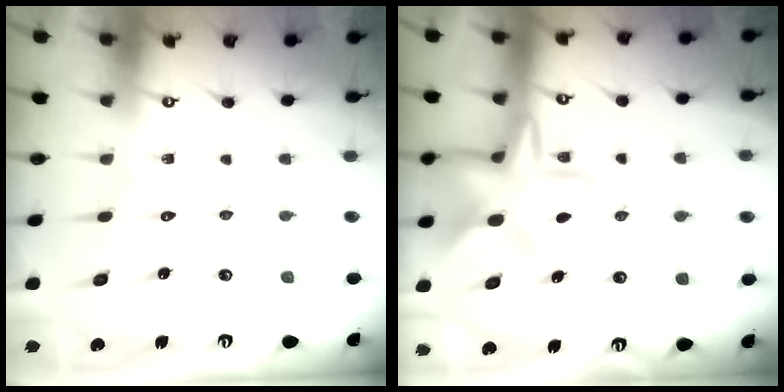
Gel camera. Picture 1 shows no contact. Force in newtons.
{"total": 11.8, "press": 11.7, "slide": 0.9}